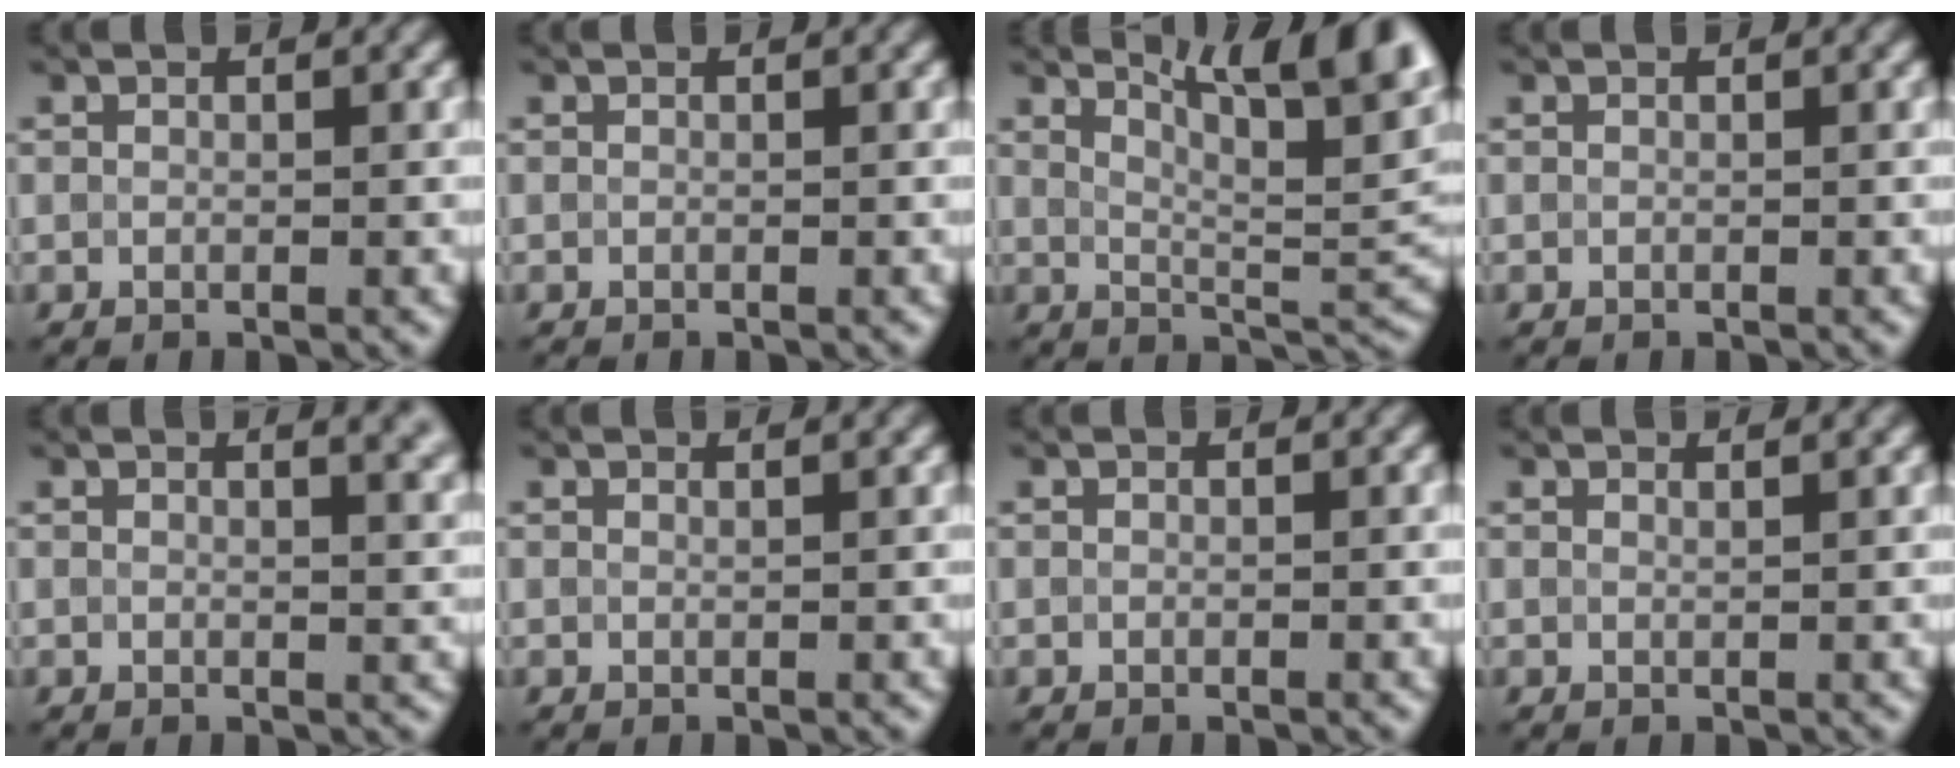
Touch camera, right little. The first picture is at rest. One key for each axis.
{"total": 0.0}
{"total": 10.7, "fx": 6.2, "fy": 3.3, "fz": 8.1, "tx": -0.077, "ty": 0.026, "tz": 0.081}
{"total": 0.0}
{"total": 4.2, "fx": 2.4, "fy": 1.9, "fz": 2.8, "tx": -0.007, "ty": 0.023, "tz": 0.009}
{"total": 0.7, "fx": 0.6, "fy": 0.3, "fz": 0.1, "tx": 0.004, "ty": -0.004, "tz": -0.001}
{"total": 0.0}
{"total": 1.0, "fx": 0.9, "fy": 0.4, "fz": 0.3, "tx": 0.005, "ty": 0.001, "tz": -0.001}